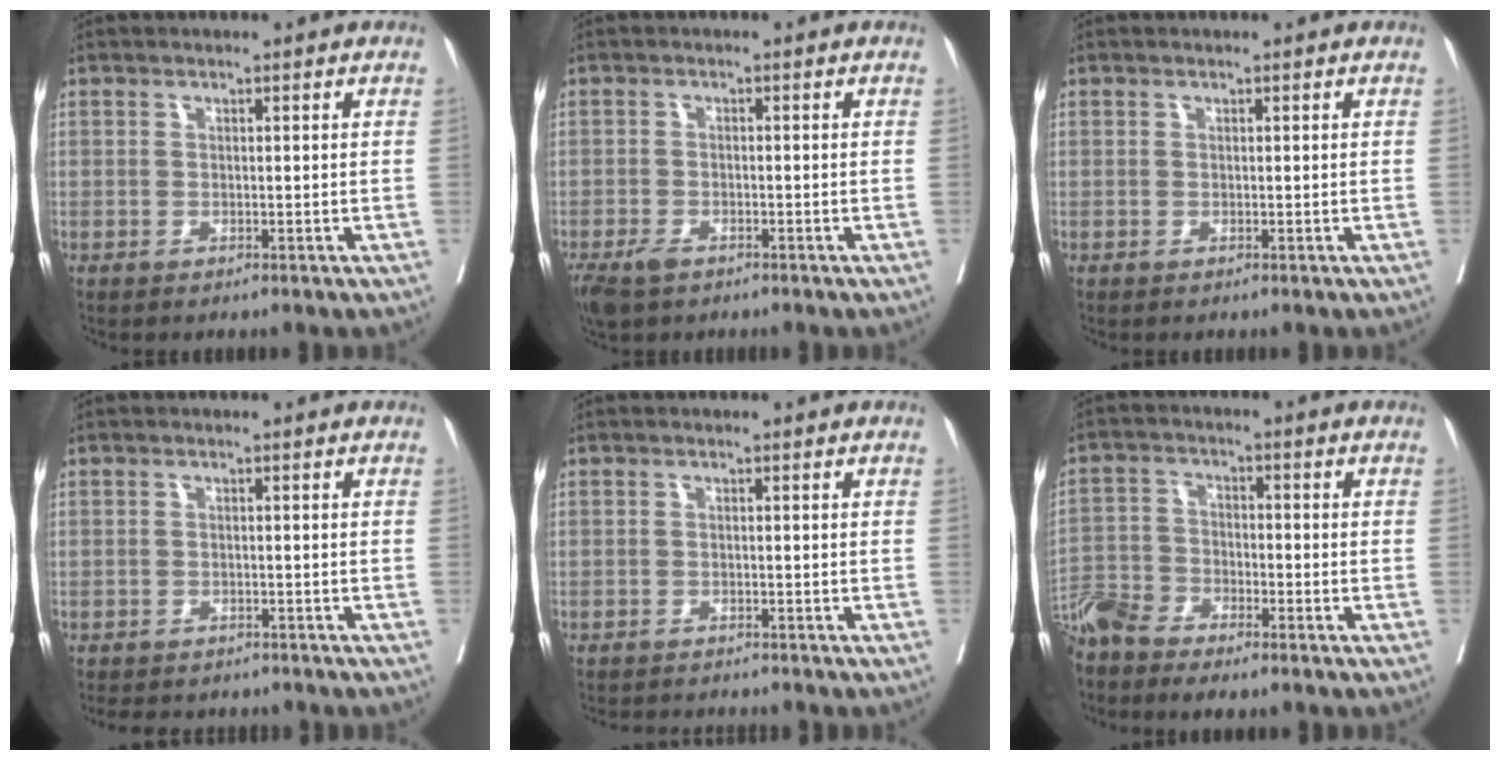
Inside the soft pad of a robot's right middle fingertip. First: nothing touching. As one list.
[{"total": 4.5, "force": [-3.2, 2.0, 2.5], "torque": [-0.049, -0.009, -0.054]}, {"total": 0.0}, {"total": 7.7, "force": [-6.8, 2.8, 2.1], "torque": [-0.030, -0.003, -0.086]}, {"total": 5.0, "force": [-4.8, 0.5, 1.1], "torque": [-0.005, -0.010, -0.070]}, {"total": 7.2, "force": [-6.2, 1.9, 3.0], "torque": [-0.067, -0.009, -0.125]}]